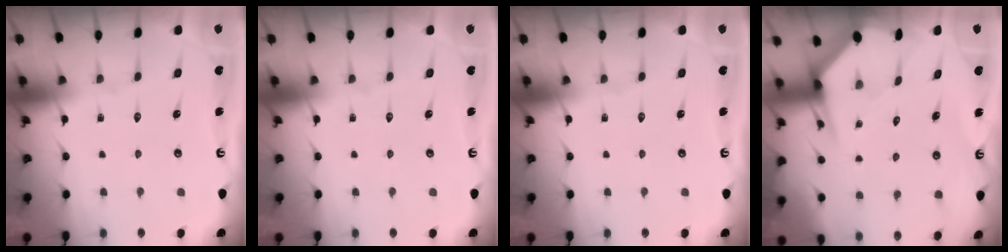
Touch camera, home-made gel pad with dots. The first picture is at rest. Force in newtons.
{"total": 0.0}
{"total": 0.0}
{"total": 3.4, "press": 3.4, "slide": 0.5}